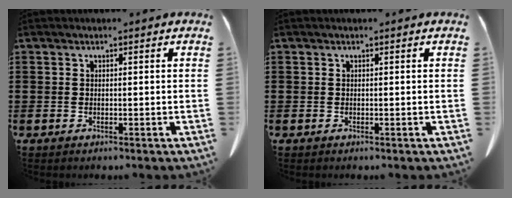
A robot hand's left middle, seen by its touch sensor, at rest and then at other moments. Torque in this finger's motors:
{"motor_torque": [-1.03, -1.11, 0.04, 0.00]}